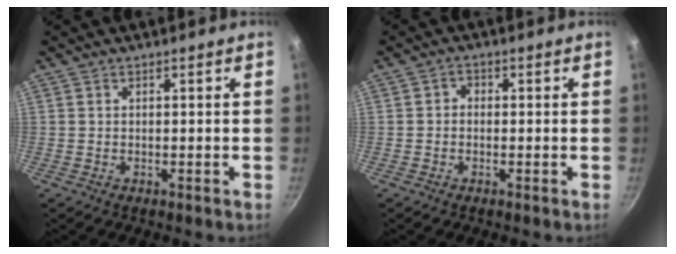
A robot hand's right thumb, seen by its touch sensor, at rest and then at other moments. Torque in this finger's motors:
{"motor_torque": [-0.06, -0.26, -0.12, -0.06, 0.01]}